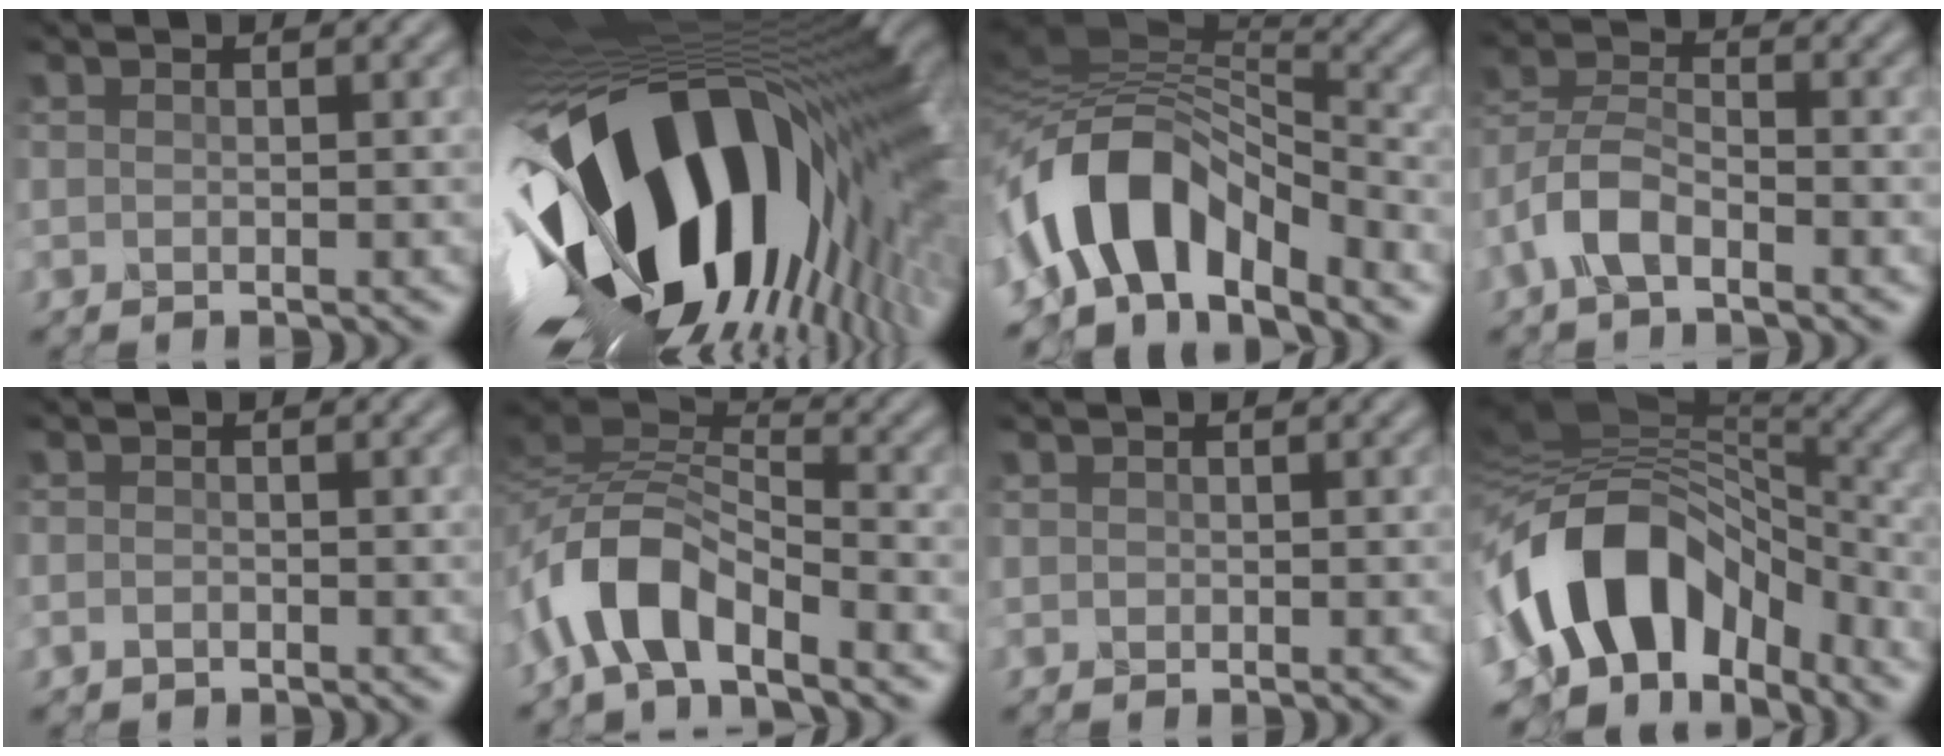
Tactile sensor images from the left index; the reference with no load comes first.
{"total": 20.5, "force": [-3.1, 10.8, 17.1], "torque": [-0.323, -0.044, -0.047]}
{"total": 10.0, "force": [-5.1, 5.3, 6.8], "torque": [-0.117, 0.015, -0.089]}
{"total": 4.0, "force": [-2.5, 1.6, 2.6], "torque": [-0.061, 0.014, -0.059]}
{"total": 0.7, "force": [-0.5, 0.4, 0.2], "torque": [0.003, 0.004, -0.014]}
{"total": 6.0, "force": [-3.8, 2.0, 4.2], "torque": [-0.081, 0.008, -0.081]}
{"total": 0.5, "force": [0.2, 0.4, 0.2], "torque": [0.004, 0.004, -0.002]}
{"total": 12.2, "force": [-5.0, 7.8, 8.0], "torque": [-0.151, 0.016, -0.092]}